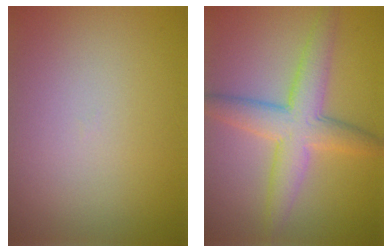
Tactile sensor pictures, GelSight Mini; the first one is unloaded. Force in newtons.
{"total": 4.5, "press": 4.5, "slide": 0.2}